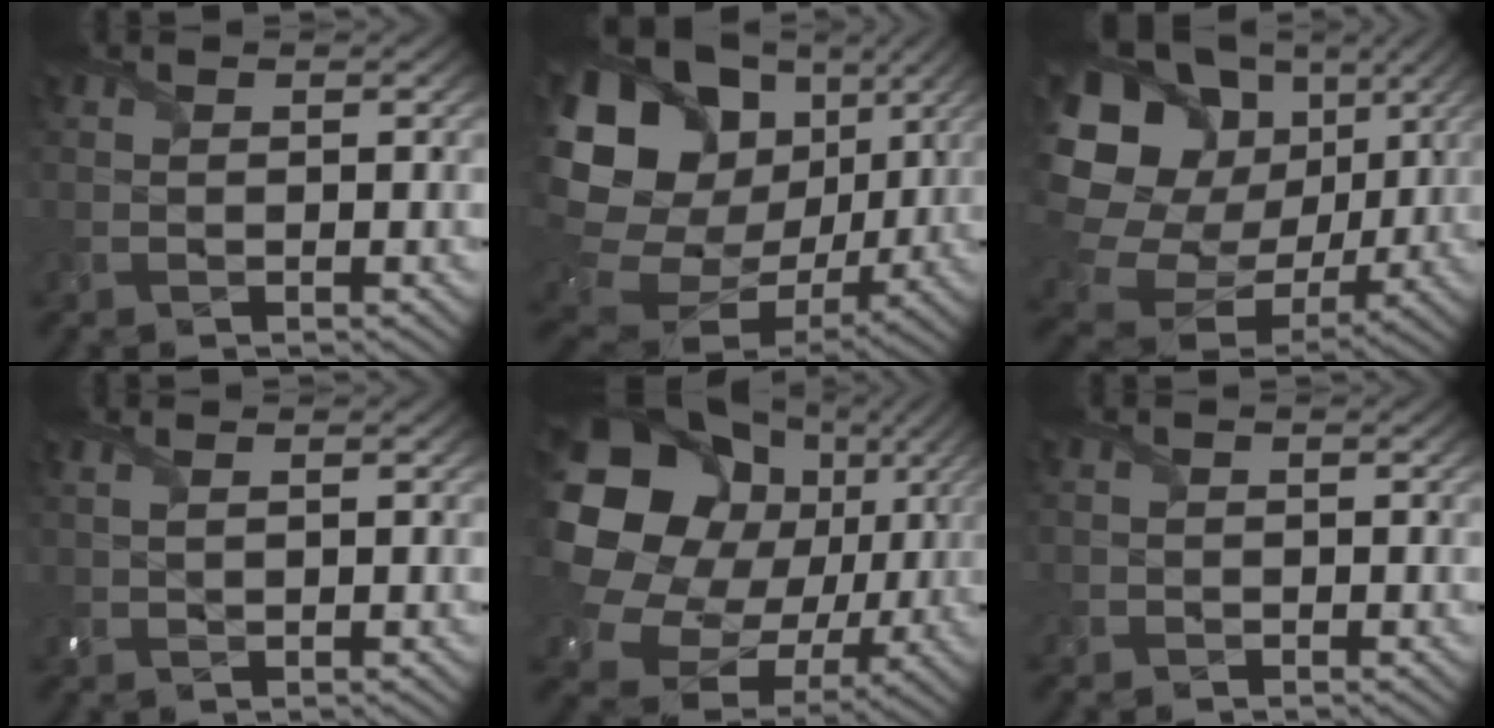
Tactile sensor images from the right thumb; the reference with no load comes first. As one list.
[{"total": 21.9, "force": [4.3, 17.4, 12.5], "torque": [-0.316, -0.009, 0.109]}, {"total": 20.2, "force": [3.8, 16.8, 10.6], "torque": [-0.295, -0.002, 0.093]}, {"total": 1.4, "force": [0.7, 0.4, 1.2], "torque": [-0.034, 0.005, 0.016]}, {"total": 23.8, "force": [5.1, 20.2, 11.5], "torque": [-0.300, -0.002, 0.102]}, {"total": 0.8, "force": [-0.5, 0.6, -0.1], "torque": [0.003, -0.004, -0.014]}]